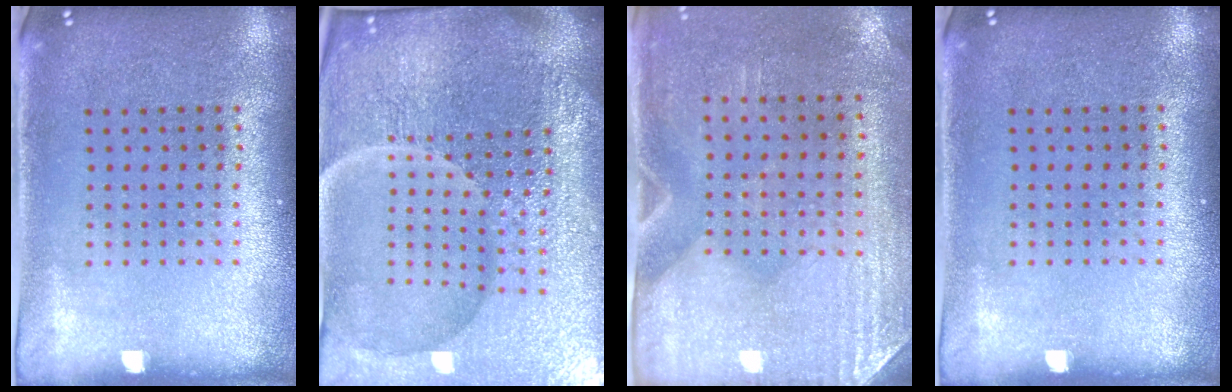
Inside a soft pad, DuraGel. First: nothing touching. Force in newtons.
{"total": 7.2, "press": 6.3, "slide": 3.5}
{"total": 2.9, "press": 2.5, "slide": 1.5}
{"total": 0.0}